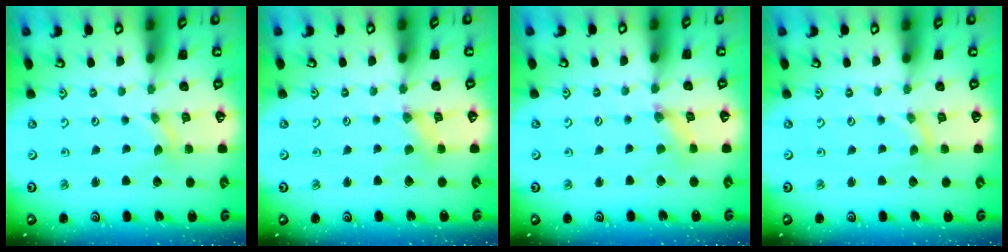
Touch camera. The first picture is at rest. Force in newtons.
{"total": 1.6, "press": 1.6, "slide": 0.3}
{"total": 1.4, "press": 1.4, "slide": 0.3}
{"total": 0.0}